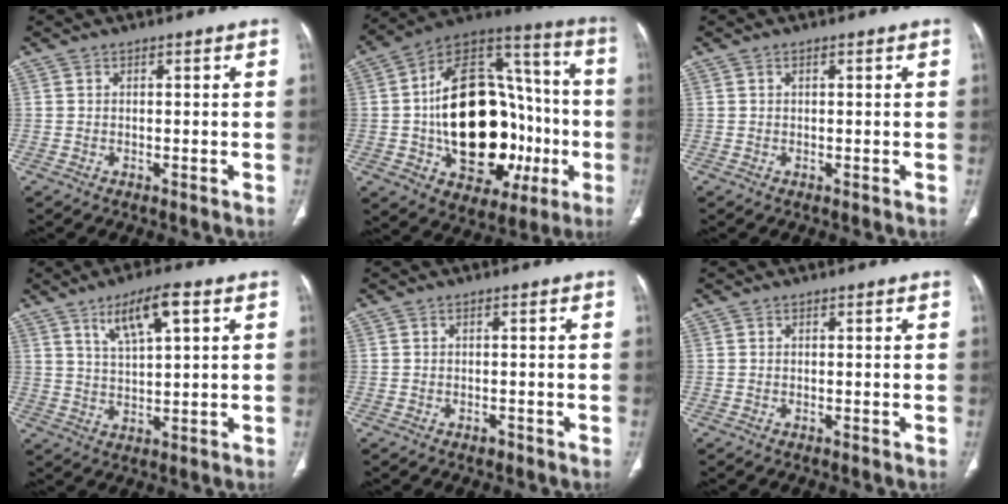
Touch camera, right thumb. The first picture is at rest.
{"total": 32.1, "force": [-4.7, 19.7, 25.0], "torque": [-0.376, 0.034, -0.057]}
{"total": 0.0}
{"total": 8.3, "force": [4.1, 2.1, 6.9], "torque": [-0.123, -0.013, 0.079]}
{"total": 0.9, "force": [-0.7, 0.5, 0.4], "torque": [-0.004, 0.001, -0.009]}
{"total": 0.0}